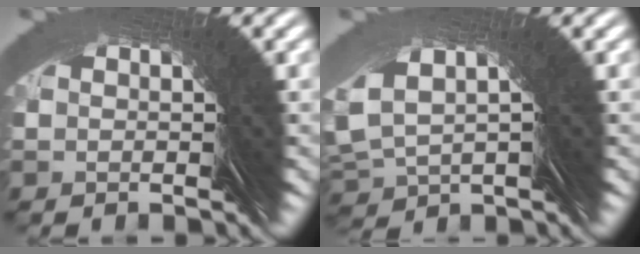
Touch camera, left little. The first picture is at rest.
{"total": 3.8, "force": [2.5, 2.0, 2.1], "torque": [-0.064, 0.010, 0.034]}